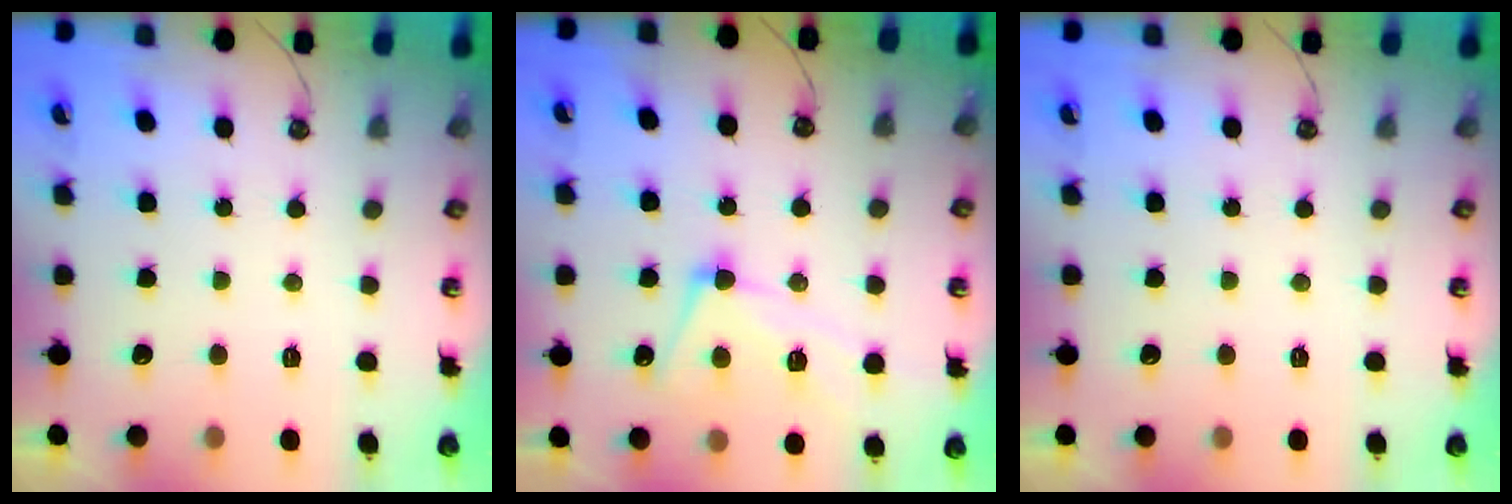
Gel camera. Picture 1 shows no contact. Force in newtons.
{"total": 6.2, "press": 6.2, "slide": 1.0}
{"total": 0.0}